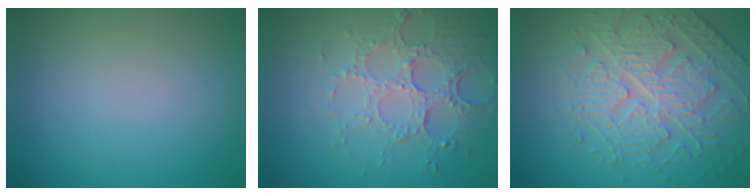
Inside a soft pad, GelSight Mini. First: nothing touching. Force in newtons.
{"total": 5.1, "press": 3.7, "slide": 3.5}
{"total": 4.6, "press": 4.6, "slide": 0.1}